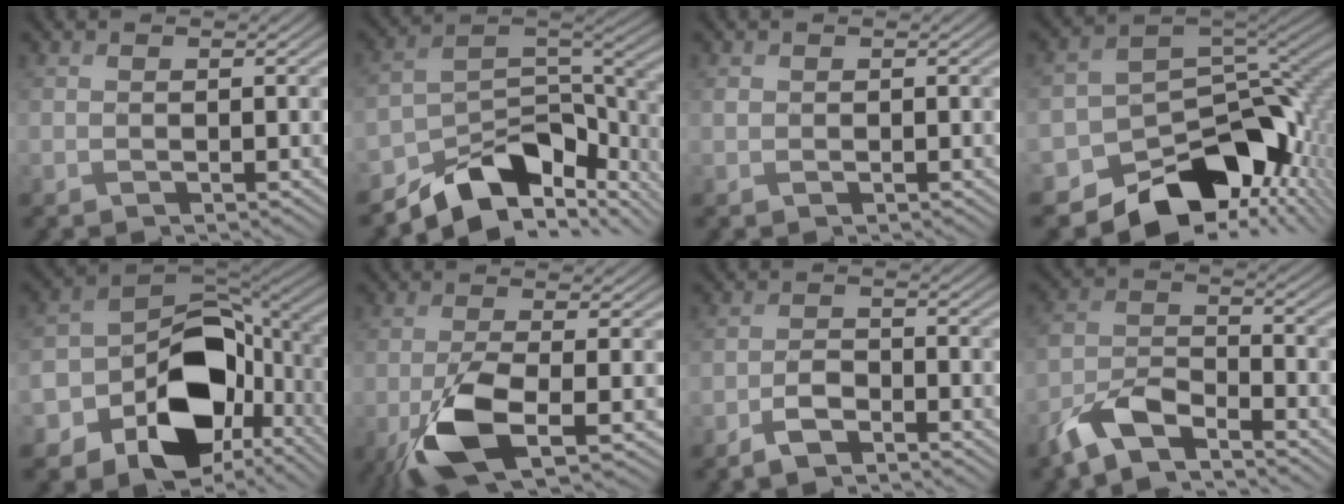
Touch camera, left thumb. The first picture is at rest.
{"total": 11.7, "force": [-8.1, 5.7, 6.3], "torque": [-0.102, -0.006, -0.154]}
{"total": 0.7, "force": [0.2, 0.6, 0.3], "torque": [-0.008, -0.002, 0.005]}
{"total": 13.1, "force": [-7.7, 8.2, 6.7], "torque": [-0.105, -0.024, -0.133]}
{"total": 16.0, "force": [-6.2, 11.0, 9.8], "torque": [-0.182, -0.034, -0.108]}
{"total": 7.6, "force": [-2.8, 2.4, 6.6], "torque": [-0.139, -0.008, -0.062]}
{"total": 3.2, "force": [-2.4, 1.2, 1.7], "torque": [-0.033, 0.000, -0.053]}
{"total": 7.7, "force": [-5.8, 2.7, 4.2], "torque": [-0.089, -0.003, -0.130]}